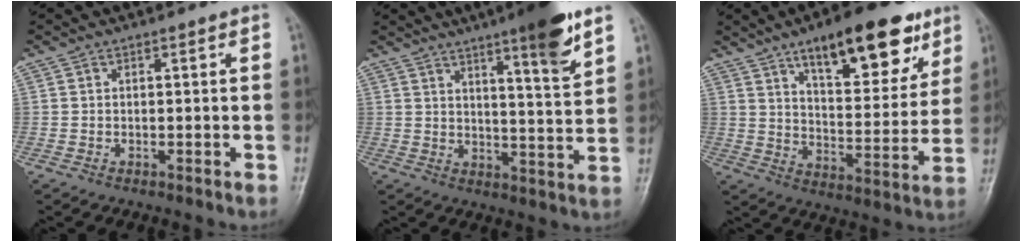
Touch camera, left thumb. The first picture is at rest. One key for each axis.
{"total": 11.5, "fx": 7.3, "fy": 1.3, "fz": 8.8, "tx": -0.118, "ty": -0.044, "tz": 0.105}
{"total": 20.1, "fx": 11.9, "fy": 7.8, "fz": 14.2, "tx": -0.161, "ty": -0.051, "tz": 0.184}